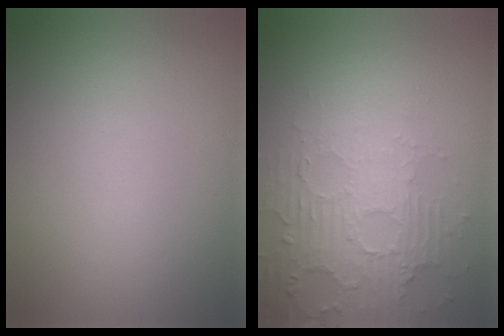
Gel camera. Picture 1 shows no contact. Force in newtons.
{"total": 4.6, "press": 3.4, "slide": 3.2}